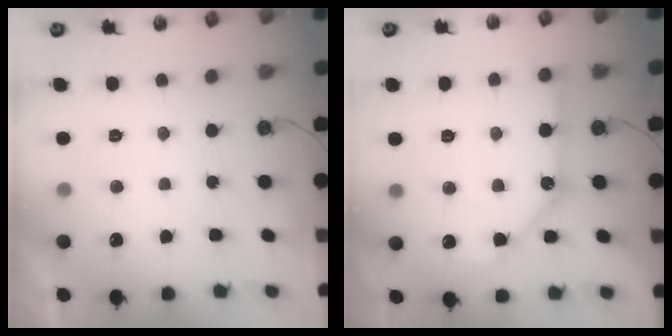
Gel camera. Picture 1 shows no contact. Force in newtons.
{"total": 10.4, "press": 10.3, "slide": 0.9}